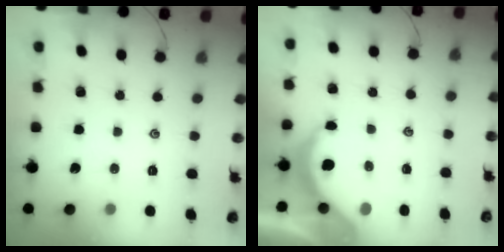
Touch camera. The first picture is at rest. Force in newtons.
{"total": 5.9, "press": 5.9, "slide": 0.6}